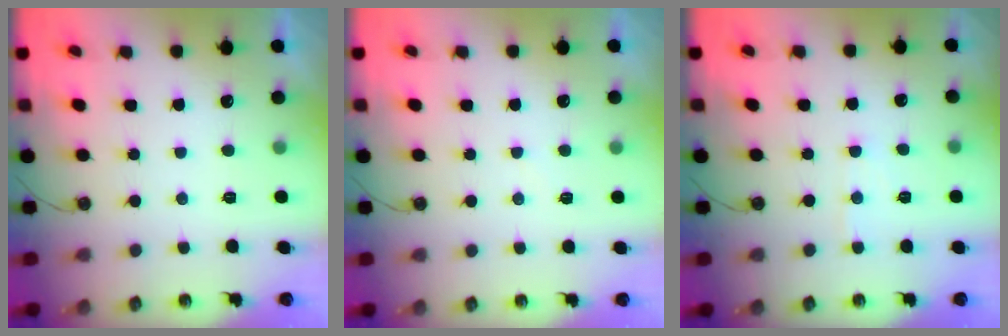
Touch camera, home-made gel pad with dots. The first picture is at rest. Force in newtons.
{"total": 2.8, "press": 2.8, "slide": 0.3}
{"total": 4.7, "press": 4.7, "slide": 0.6}